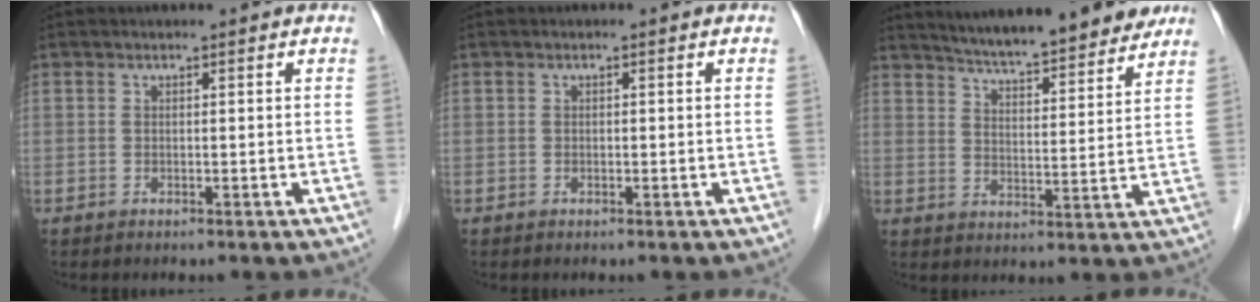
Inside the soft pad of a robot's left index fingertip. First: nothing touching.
{"total": 0.0}
{"total": 16.8, "force": [14.9, 1.9, 7.5], "torque": [-0.110, 0.000, 0.211]}